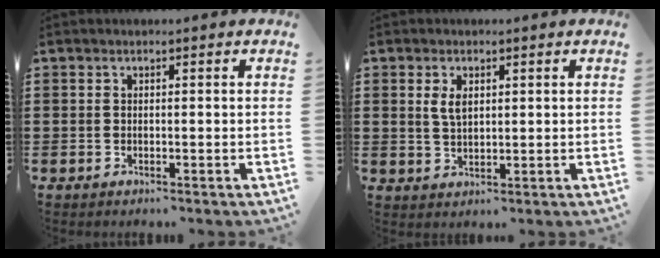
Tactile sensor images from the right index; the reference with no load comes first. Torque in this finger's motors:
{"motor_torque": [0.16, 0.13, 0.06, 0.09]}